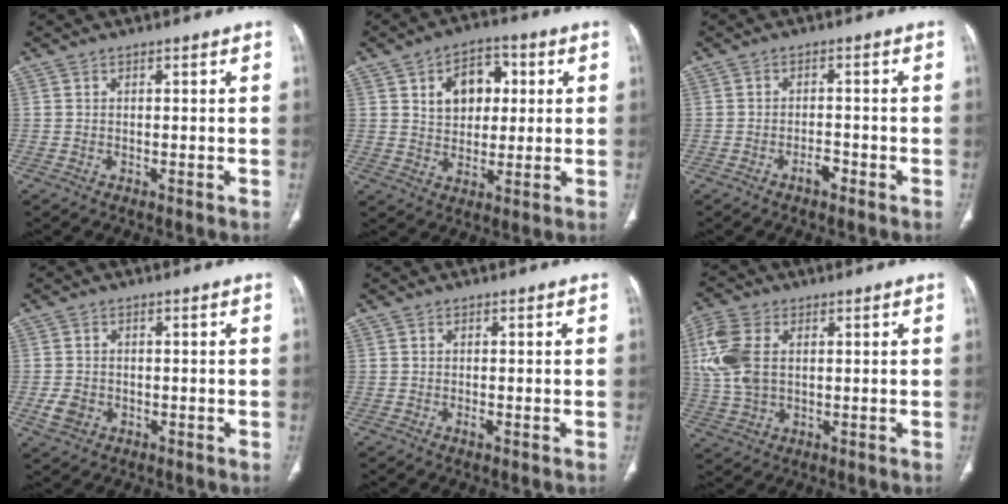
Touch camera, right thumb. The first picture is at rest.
{"total": 10.1, "force": [2.9, 7.2, 6.5], "torque": [-0.062, 0.000, 0.047]}
{"total": 2.4, "force": [-1.5, 1.1, 1.4], "torque": [-0.023, 0.012, -0.026]}
{"total": 3.5, "force": [-0.9, 2.9, 1.8], "torque": [-0.029, 0.002, -0.012]}
{"total": 0.8, "force": [-0.3, 0.4, 0.6], "torque": [-0.013, 0.000, -0.005]}
{"total": 10.8, "force": [1.9, 6.9, 8.0], "torque": [-0.196, 0.007, 0.039]}